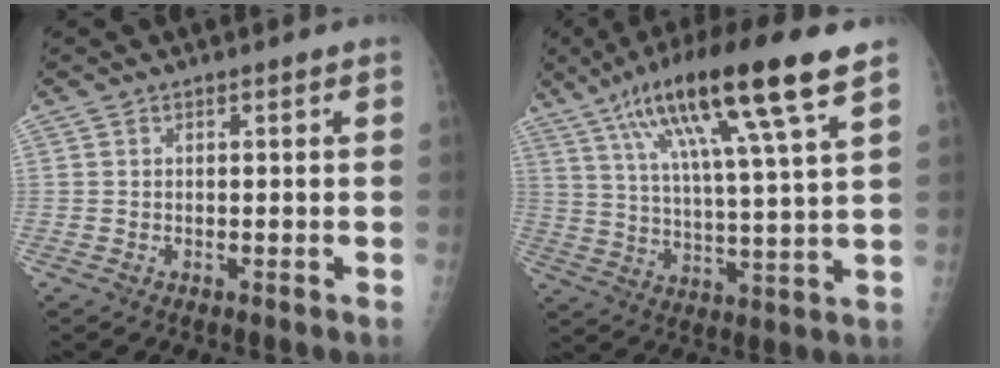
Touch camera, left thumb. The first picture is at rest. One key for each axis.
{"total": 19.8, "fx": 10.8, "fy": 2.3, "fz": 16.4, "tx": -0.280, "ty": -0.017, "tz": 0.185}